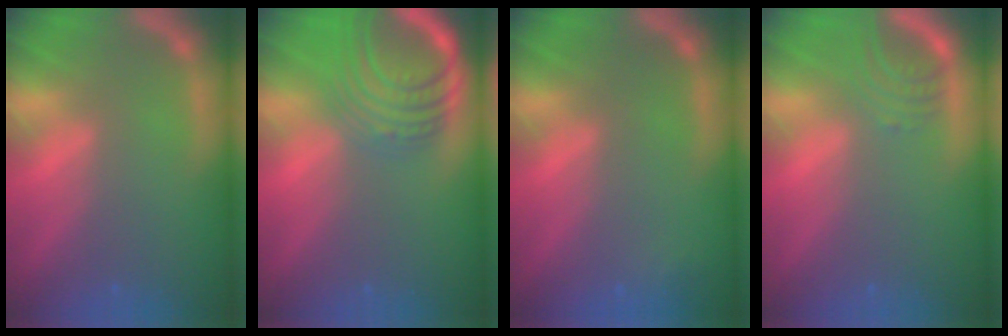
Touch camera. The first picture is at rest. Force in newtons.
{"total": 9.5}
{"total": 0.9}
{"total": 3.0}